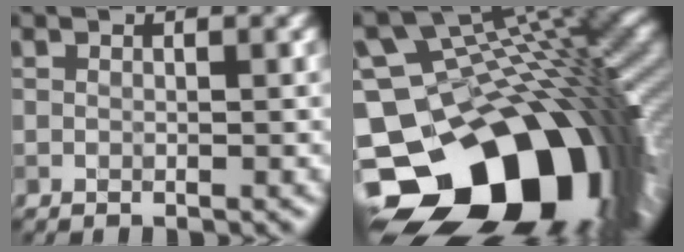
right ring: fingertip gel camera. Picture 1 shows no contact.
{"total": 19.2, "force": [-7.3, 12.4, 12.7], "torque": [-0.219, -0.034, -0.100]}